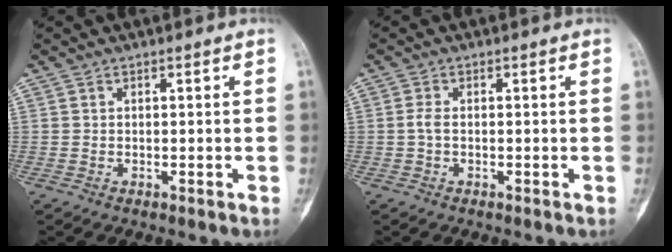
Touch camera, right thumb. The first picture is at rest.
{"total": 1.4, "force": [-0.2, 0.6, 1.3], "torque": [-0.029, 0.000, -0.007]}